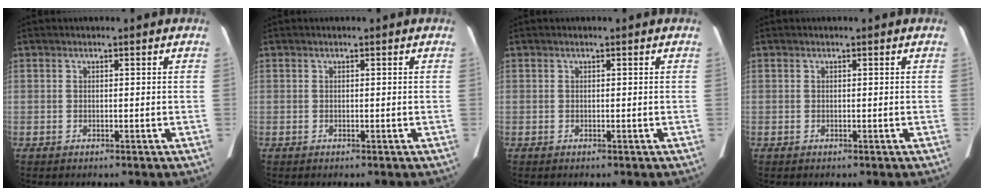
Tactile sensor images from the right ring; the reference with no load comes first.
{"total": 0.0}
{"total": 0.0}
{"total": 0.0}